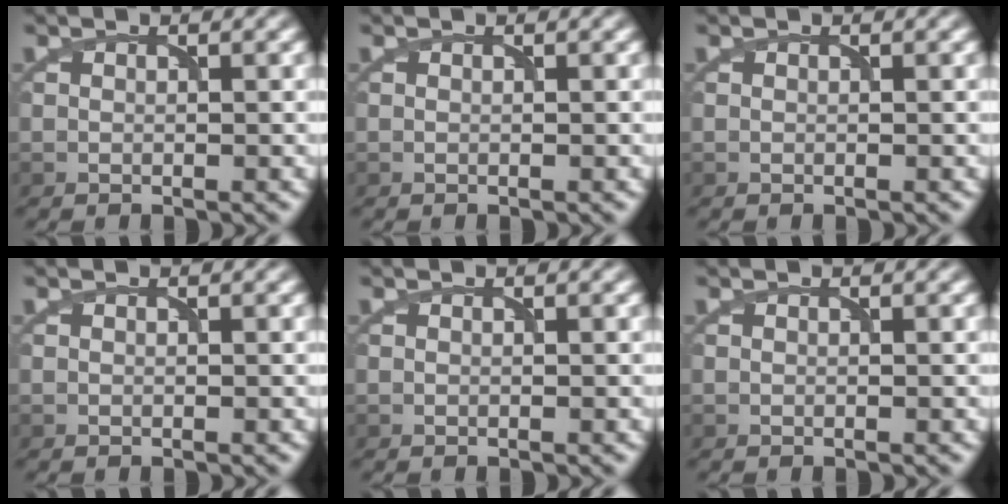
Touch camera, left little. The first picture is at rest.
{"total": 0.0}
{"total": 0.0}
{"total": 0.0}
{"total": 0.0}
{"total": 0.0}